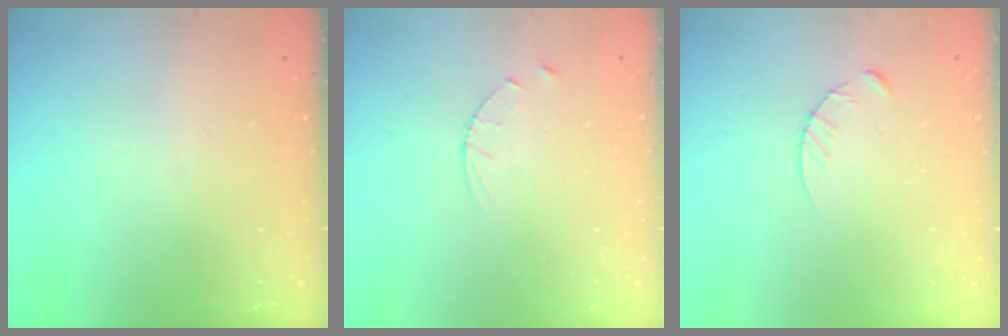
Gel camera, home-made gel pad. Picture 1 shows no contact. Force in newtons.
{"total": 3.1, "press": 3.1, "slide": 0.3}
{"total": 3.4, "press": 3.4, "slide": 0.4}